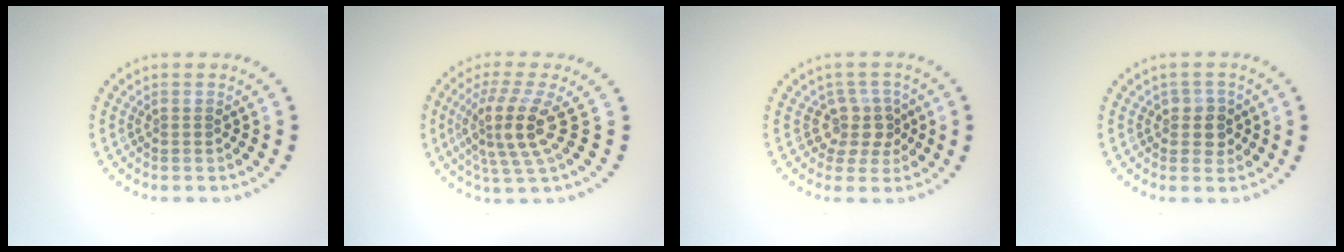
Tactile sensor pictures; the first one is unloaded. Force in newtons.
{"total": 4.4, "press": 3.4, "slide": 2.9}
{"total": 2.8, "press": 2.2, "slide": 1.8}
{"total": 1.9, "press": 1.7, "slide": 0.8}